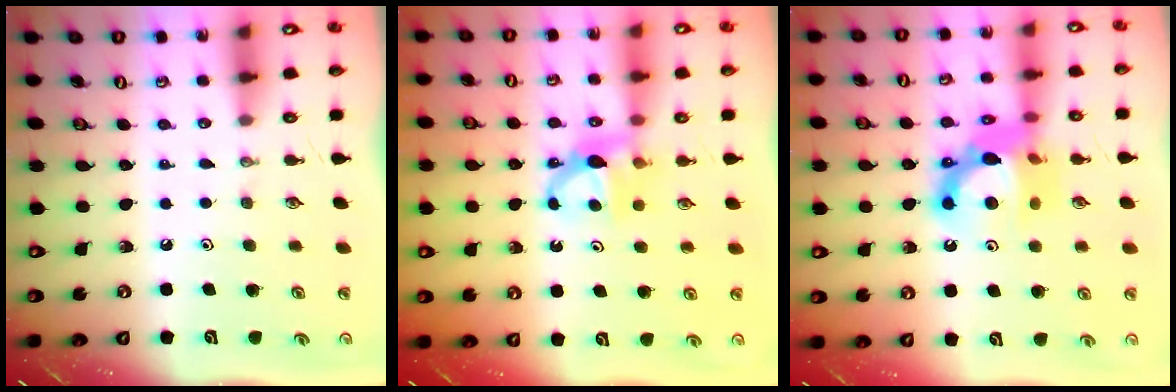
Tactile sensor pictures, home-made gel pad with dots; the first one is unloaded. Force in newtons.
{"total": 7.4, "press": 7.4, "slide": 0.5}
{"total": 14.5, "press": 14.4, "slide": 1.7}